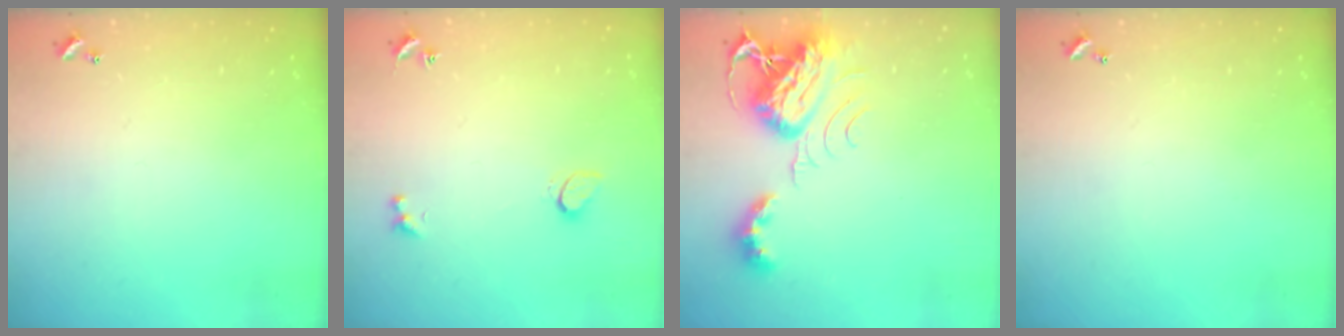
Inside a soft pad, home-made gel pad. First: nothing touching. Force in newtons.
{"total": 1.8, "press": 1.7, "slide": 0.5}
{"total": 8.2, "press": 8.1, "slide": 1.2}
{"total": 0.0}